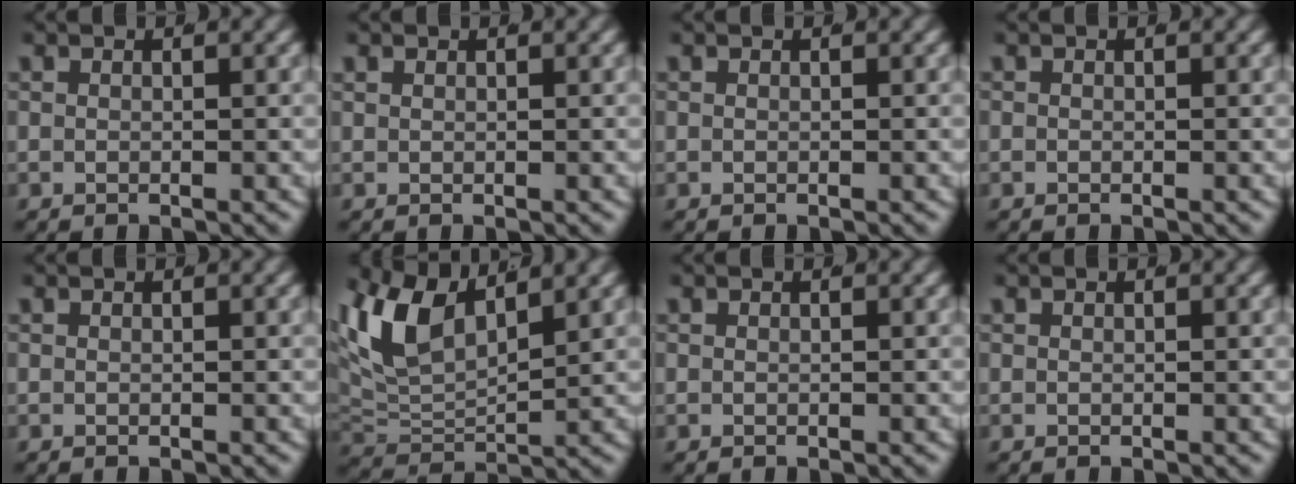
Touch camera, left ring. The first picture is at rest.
{"total": 0.6, "force": [0.5, -0.3, 0.2], "torque": [0.002, -0.003, 0.014]}
{"total": 0.0}
{"total": 0.0}
{"total": 0.0}
{"total": 8.2, "force": [2.9, 5.0, 5.8], "torque": [-0.145, -0.013, 0.062]}
{"total": 0.0}
{"total": 0.0}